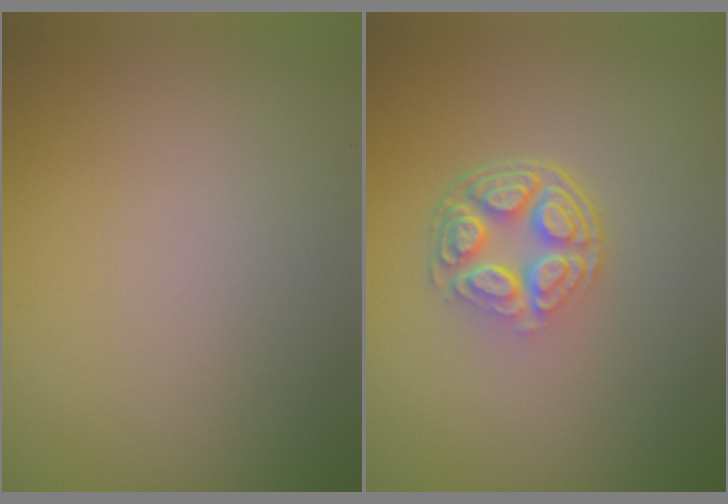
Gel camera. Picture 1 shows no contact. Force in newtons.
{"total": 4.7, "press": 3.3, "slide": 3.3}